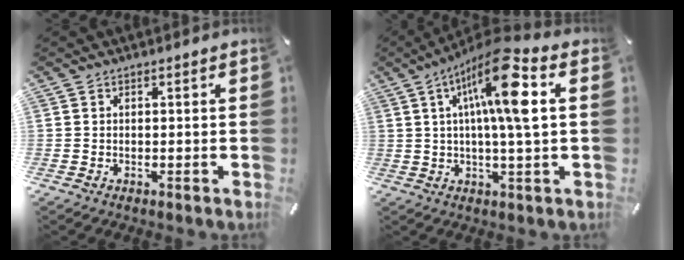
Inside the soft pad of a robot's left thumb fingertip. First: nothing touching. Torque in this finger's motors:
{"motor_torque": [1.98, 3.03, 1.12, 0.40, 0.25]}